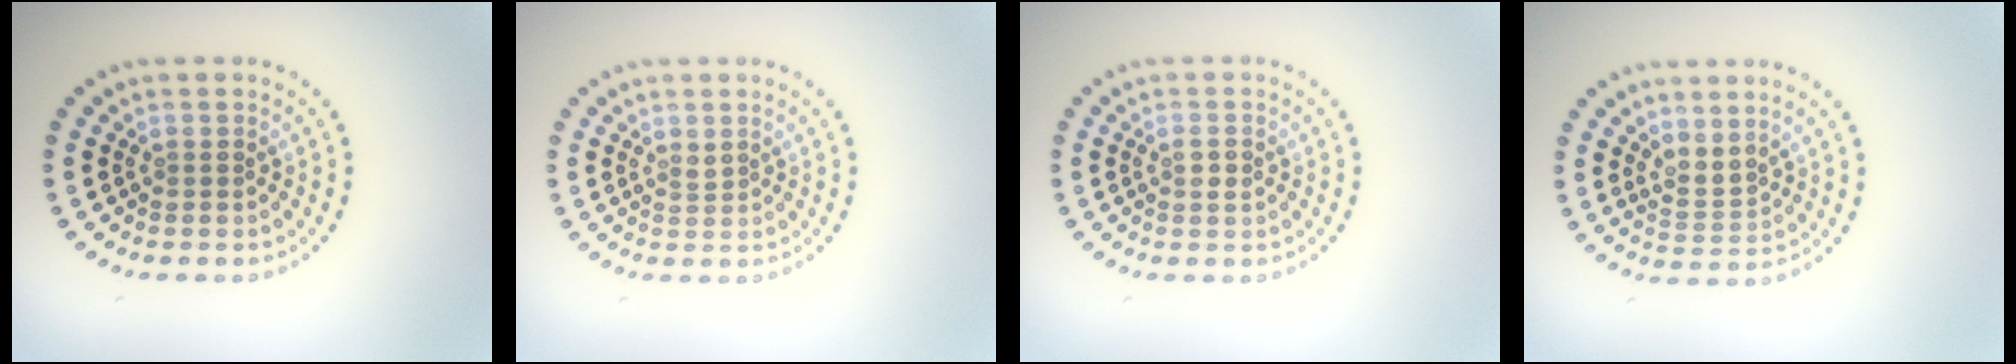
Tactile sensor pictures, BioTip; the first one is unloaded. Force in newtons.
{"total": 0.7, "press": 0.6, "slide": 0.4}
{"total": 1.1, "press": 1.1, "slide": 0.3}
{"total": 2.0, "press": 1.5, "slide": 1.3}